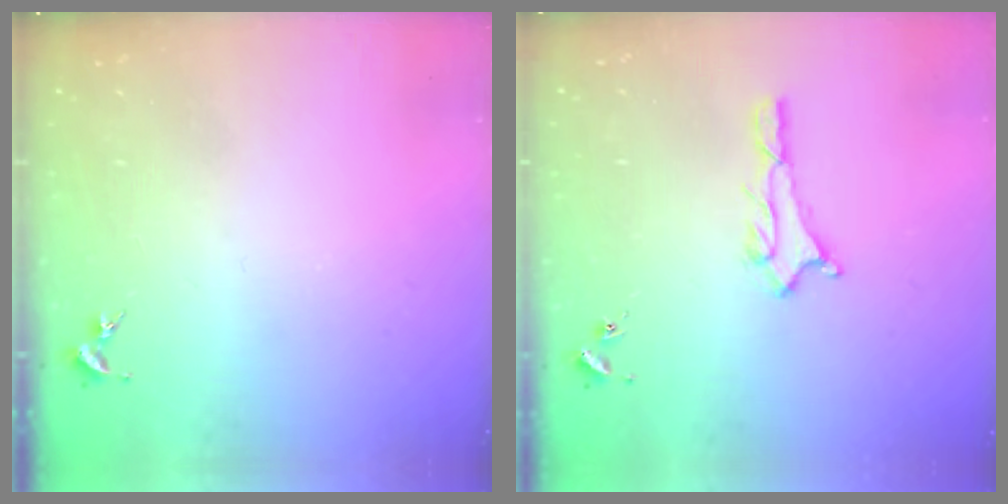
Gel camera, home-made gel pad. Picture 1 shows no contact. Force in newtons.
{"total": 2.0, "press": 2.0, "slide": 0.2}